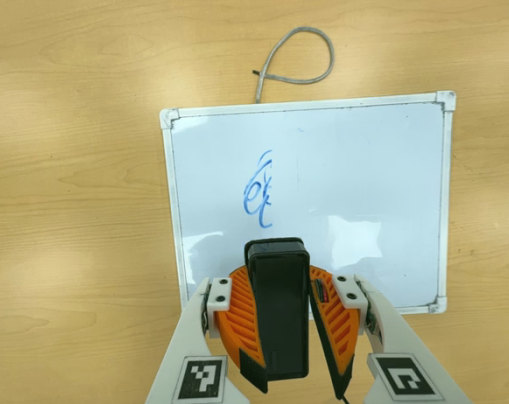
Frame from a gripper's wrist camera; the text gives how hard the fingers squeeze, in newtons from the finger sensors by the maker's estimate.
{"total": 11.4, "left": 11.0, "right": 11.7}